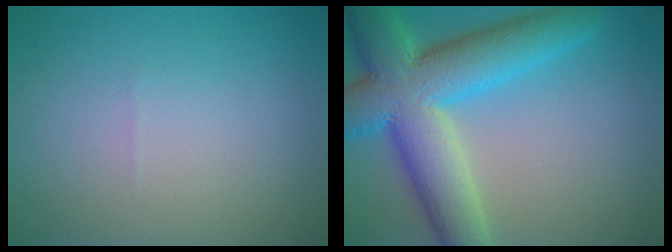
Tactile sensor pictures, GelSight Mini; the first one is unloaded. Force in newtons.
{"total": 11.2, "press": 11.2, "slide": 0.4}